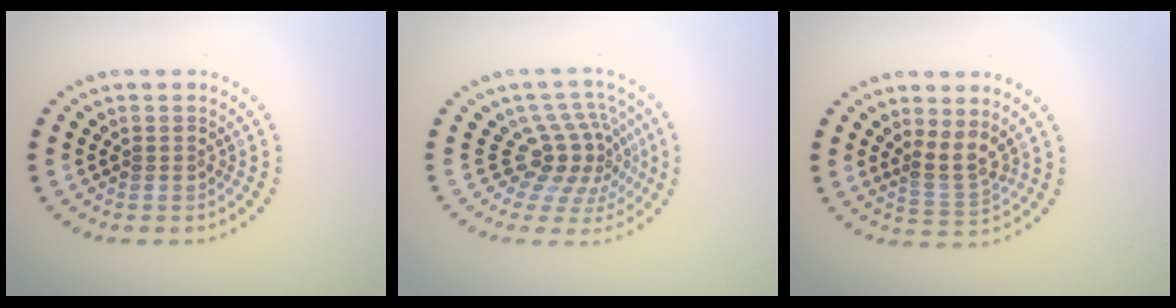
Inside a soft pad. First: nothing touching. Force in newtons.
{"total": 4.3, "press": 3.0, "slide": 3.1}
{"total": 2.6, "press": 1.9, "slide": 1.8}